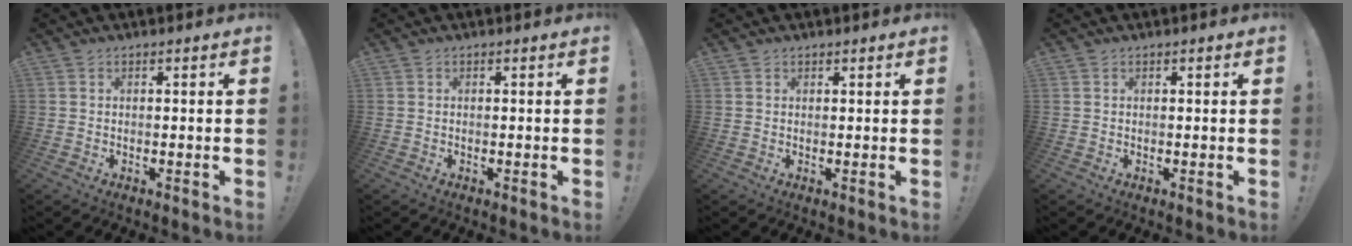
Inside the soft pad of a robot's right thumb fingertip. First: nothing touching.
{"total": 0.0}
{"total": 0.9, "force": [0.9, 0.3, 0.0], "torque": [0.008, -0.005, 0.016]}
{"total": 0.0}